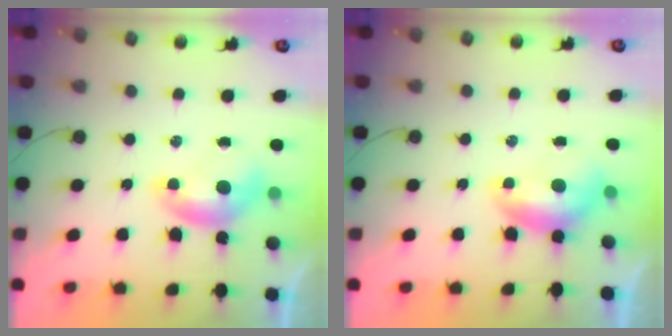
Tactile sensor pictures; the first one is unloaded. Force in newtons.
{"total": 0.7, "press": 0.7, "slide": 0.1}